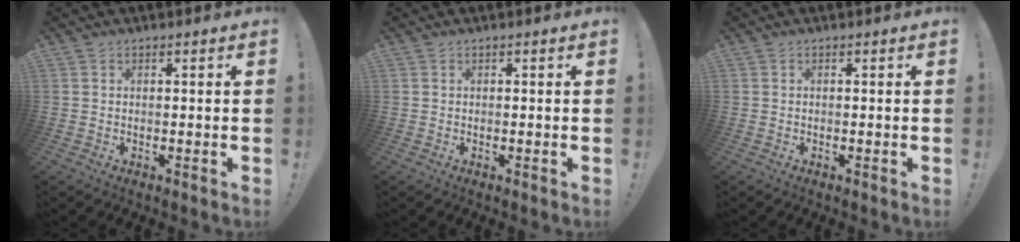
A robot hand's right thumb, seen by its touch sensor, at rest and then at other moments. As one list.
[{"total": 0.0}, {"total": 0.0}]